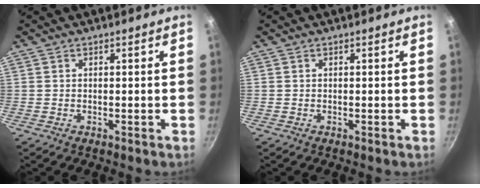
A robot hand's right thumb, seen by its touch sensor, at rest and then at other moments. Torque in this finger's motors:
{"motor_torque": [-0.12, 0.01, 0.00, 0.00, 0.01]}